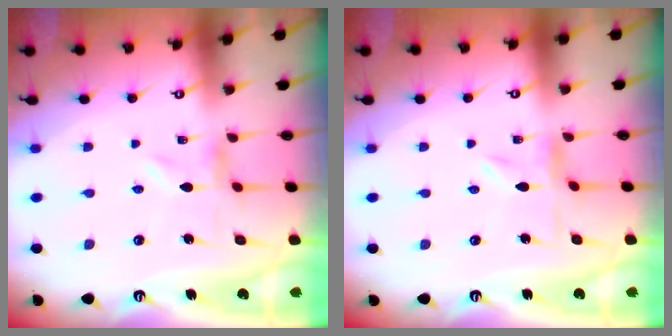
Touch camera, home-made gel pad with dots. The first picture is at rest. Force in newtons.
{"total": 0.5, "press": 0.4, "slide": 0.3}